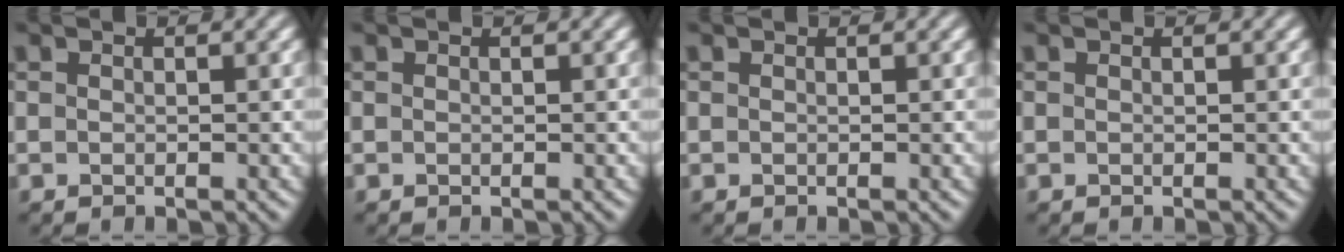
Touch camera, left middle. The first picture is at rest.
{"total": 0.0}
{"total": 0.0}
{"total": 0.0}